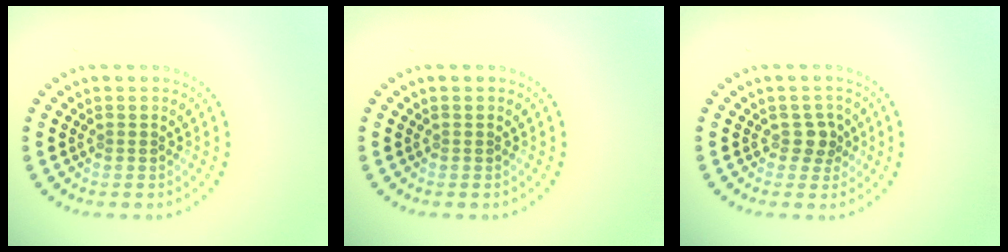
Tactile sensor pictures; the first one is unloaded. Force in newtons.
{"total": 0.0}
{"total": 1.5, "press": 1.2, "slide": 0.9}